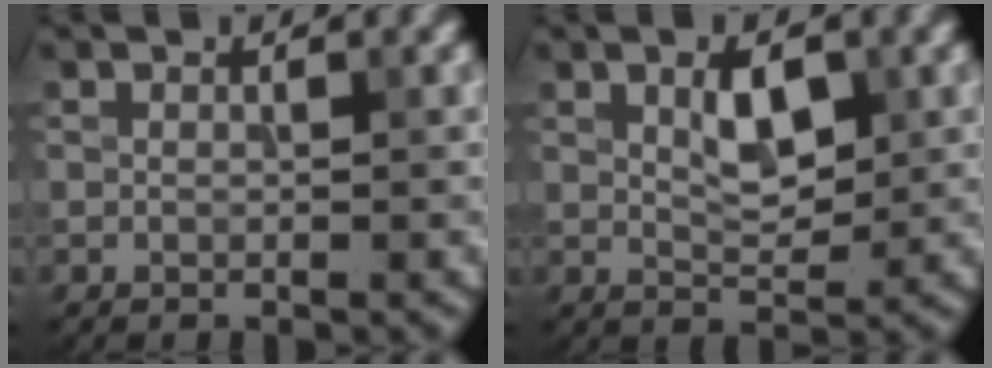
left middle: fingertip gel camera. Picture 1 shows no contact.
{"total": 3.2, "force": [0.9, 1.5, 2.7], "torque": [-0.047, 0.000, 0.017]}